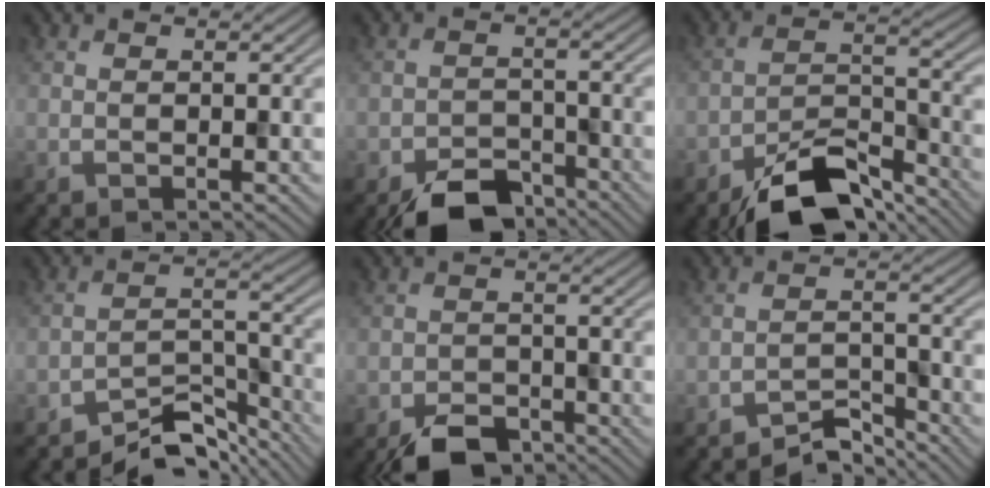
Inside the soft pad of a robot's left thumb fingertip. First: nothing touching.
{"total": 6.2, "force": [-5.1, 2.7, 2.3], "torque": [-0.034, -0.006, -0.093]}
{"total": 10.0, "force": [-7.7, 3.5, 5.3], "torque": [-0.082, 0.001, -0.148]}
{"total": 6.6, "force": [-6.0, 1.8, 2.1], "torque": [-0.027, 0.005, -0.109]}
{"total": 4.9, "force": [-3.9, 2.3, 1.8], "torque": [-0.026, -0.005, -0.072]}
{"total": 3.9, "force": [-3.7, 0.8, 0.8], "torque": [-0.010, 0.006, -0.073]}